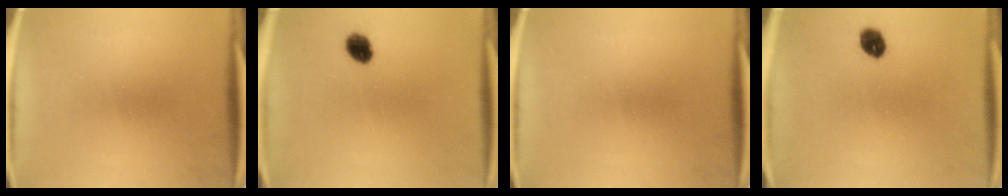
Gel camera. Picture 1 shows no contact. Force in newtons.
{"total": 4.2}
{"total": 0.0}
{"total": 4.0}